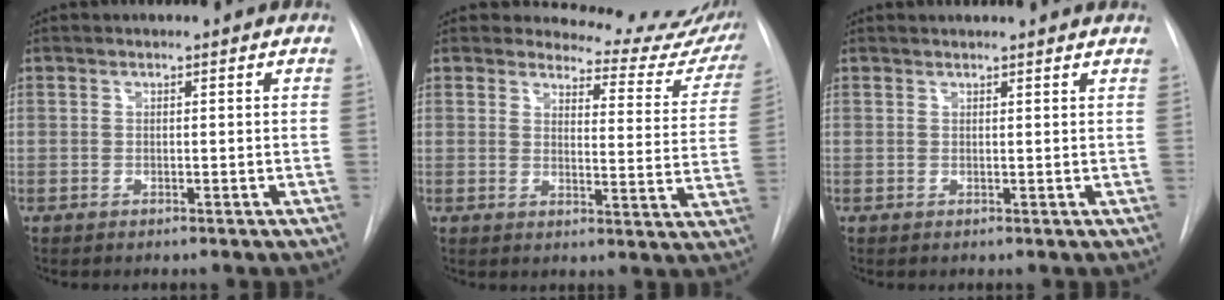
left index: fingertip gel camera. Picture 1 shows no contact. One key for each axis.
{"total": 14.0, "fx": 13.7, "fy": 2.6, "fz": 1.2, "tx": 0.016, "ty": -0.089, "tz": 0.130}
{"total": 5.6, "fx": 5.4, "fy": 0.4, "fz": 1.5, "tx": -0.018, "ty": 0.023, "tz": 0.054}